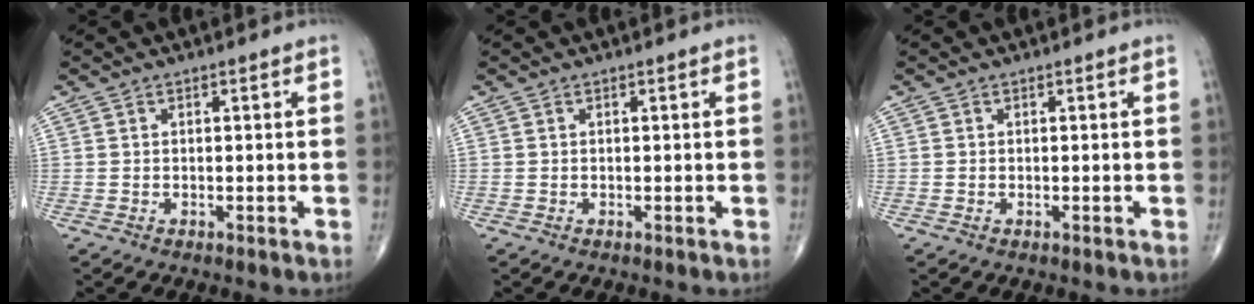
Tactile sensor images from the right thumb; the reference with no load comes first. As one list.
[{"total": 0.0}, {"total": 0.0}]